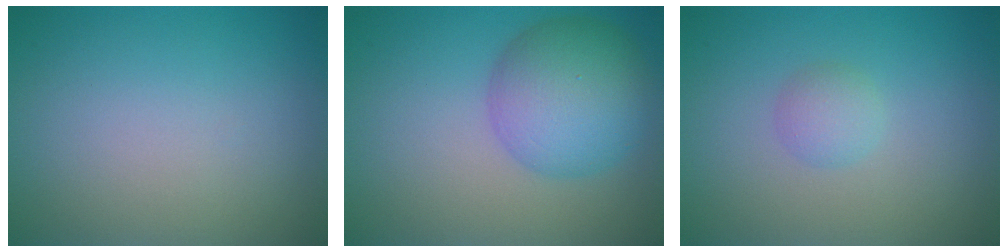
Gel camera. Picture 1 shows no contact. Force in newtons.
{"total": 6.9, "press": 6.9, "slide": 0.3}
{"total": 1.5, "press": 1.5, "slide": 0.1}